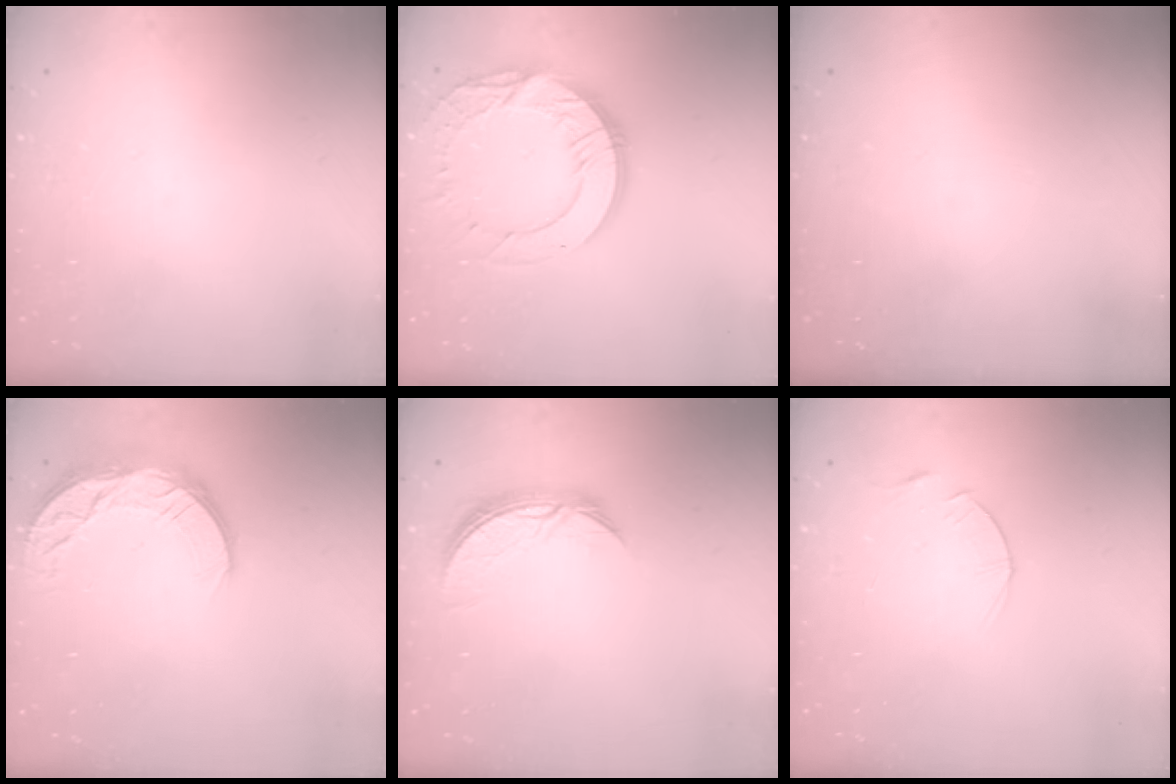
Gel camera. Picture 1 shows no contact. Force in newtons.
{"total": 15.4, "press": 15.4, "slide": 0.9}
{"total": 0.0}
{"total": 10.1, "press": 10.1, "slide": 0.7}
{"total": 7.6, "press": 7.6, "slide": 0.5}
{"total": 3.1, "press": 3.1, "slide": 0.5}